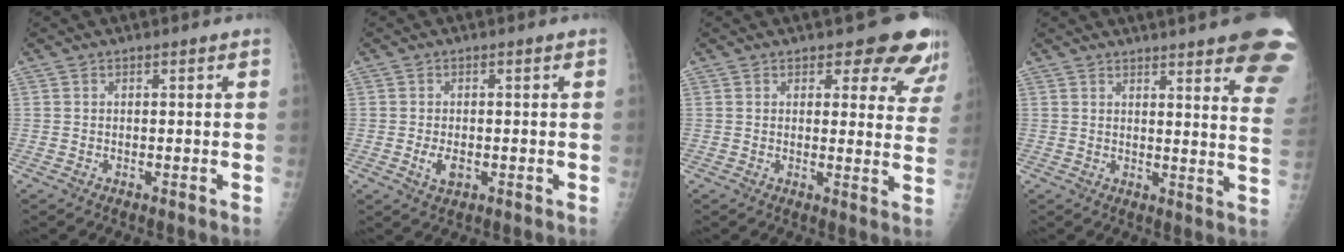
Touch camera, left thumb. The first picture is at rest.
{"total": 2.9, "force": [-0.6, 1.6, 2.3], "torque": [-0.044, -0.002, -0.007]}
{"total": 10.5, "force": [8.3, 4.1, 5.0], "torque": [-0.010, -0.046, 0.078]}
{"total": 19.6, "force": [13.9, 2.7, 13.5], "torque": [-0.134, -0.068, 0.151]}